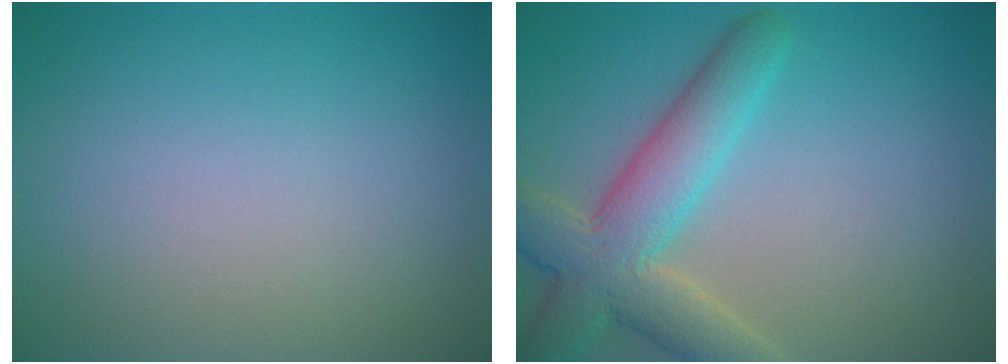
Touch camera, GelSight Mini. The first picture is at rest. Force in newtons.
{"total": 6.5, "press": 6.5, "slide": 0.4}